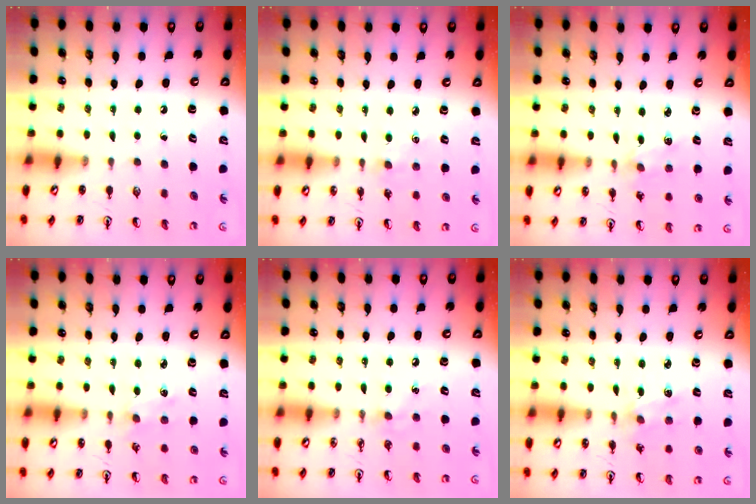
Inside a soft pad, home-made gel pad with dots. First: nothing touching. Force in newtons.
{"total": 2.2, "press": 2.2, "slide": 0.4}
{"total": 2.0, "press": 2.0, "slide": 0.3}
{"total": 1.1, "press": 1.1, "slide": 0.2}
{"total": 5.9, "press": 5.9, "slide": 0.7}
{"total": 2.3, "press": 2.3, "slide": 0.5}